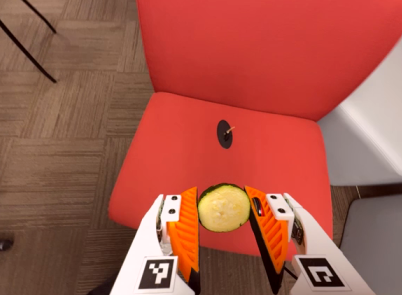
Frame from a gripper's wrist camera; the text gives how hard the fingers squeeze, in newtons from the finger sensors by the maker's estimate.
{"total": 9.0, "left": 9.1, "right": 8.9}